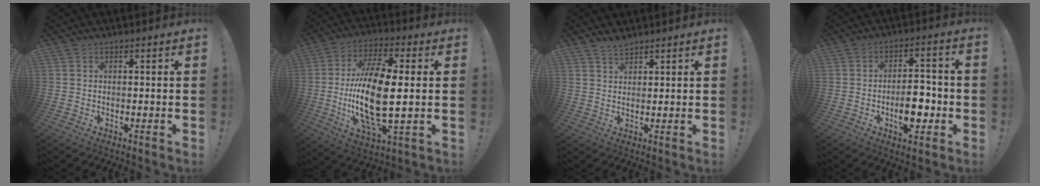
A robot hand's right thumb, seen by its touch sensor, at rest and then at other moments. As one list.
[{"total": 20.6, "force": [-0.8, 8.4, 18.8], "torque": [-0.381, -0.013, -0.017]}, {"total": 2.8, "force": [2.6, 0.5, 1.0], "torque": [-0.007, -0.020, 0.044]}, {"total": 10.1, "force": [-2.8, 5.8, 7.8], "torque": [-0.119, 0.013, -0.047]}]